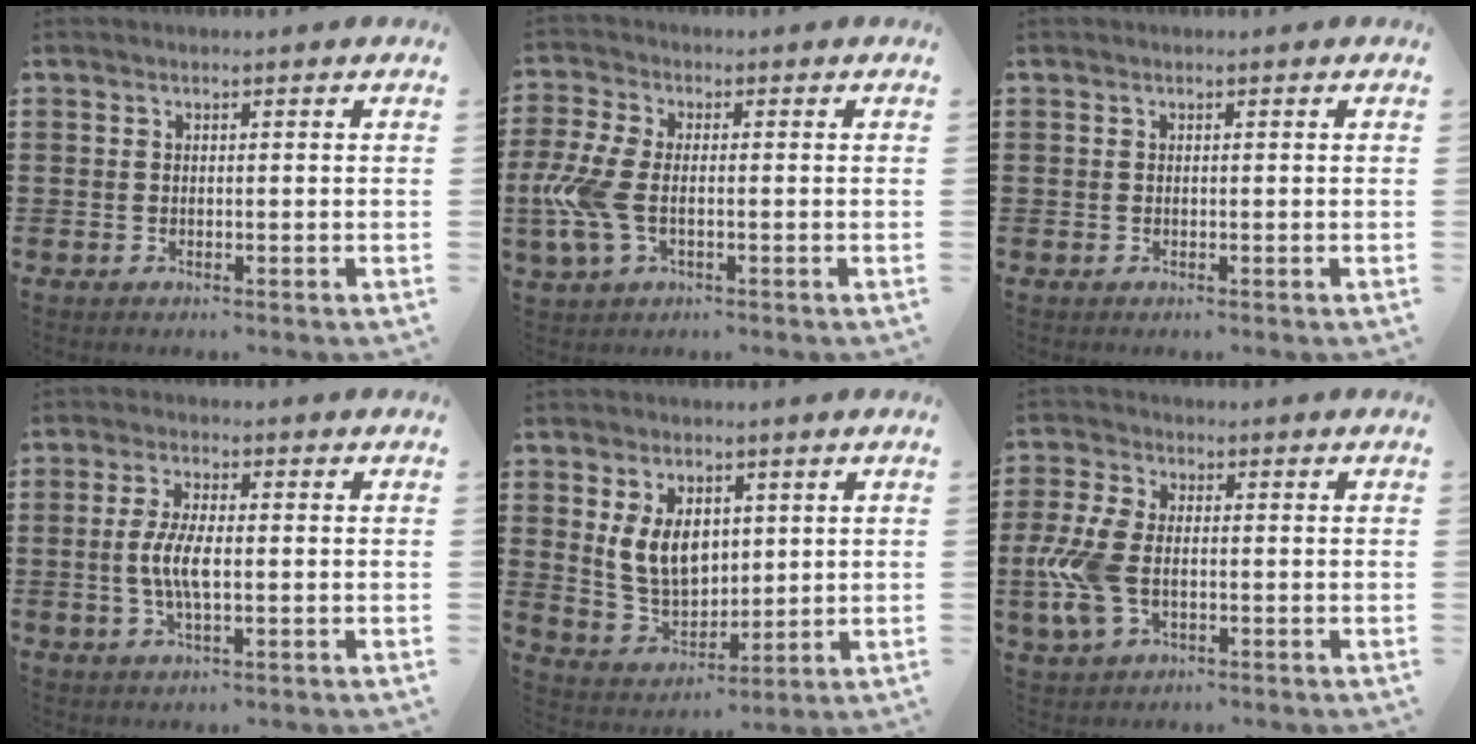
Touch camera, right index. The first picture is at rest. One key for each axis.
{"total": 7.4, "fx": -1.4, "fy": 3.7, "fz": 6.3, "tx": -0.165, "ty": -0.013, "tz": -0.033}
{"total": 0.0}
{"total": 5.5, "fx": -0.6, "fy": 1.7, "fz": 5.2, "tx": -0.121, "ty": -0.006, "tz": -0.021}
{"total": 8.1, "fx": 1.9, "fy": 5.7, "fz": 5.5, "tx": -0.127, "ty": 0.009, "tz": 0.033}
{"total": 8.0, "fx": -1.2, "fy": 4.5, "fz": 6.5, "tx": -0.171, "ty": -0.009, "tz": -0.029}